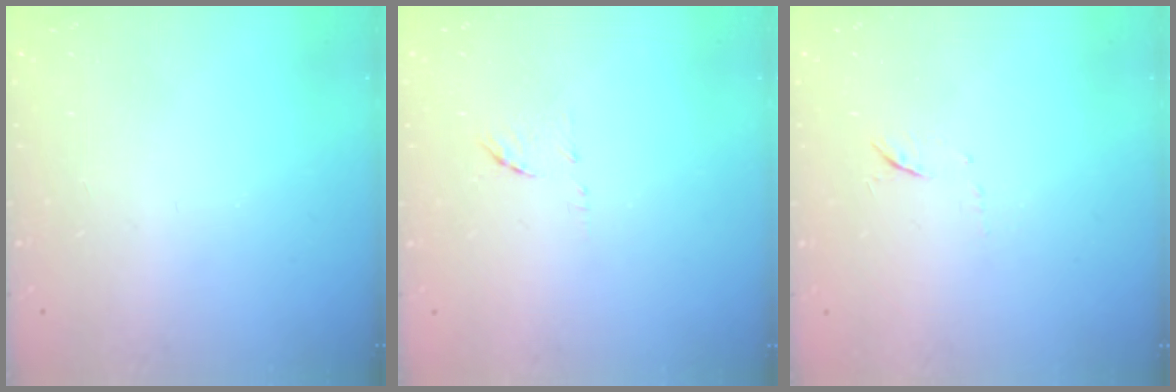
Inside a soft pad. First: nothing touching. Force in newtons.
{"total": 6.1, "press": 6.1, "slide": 0.3}
{"total": 5.0, "press": 4.8, "slide": 1.4}